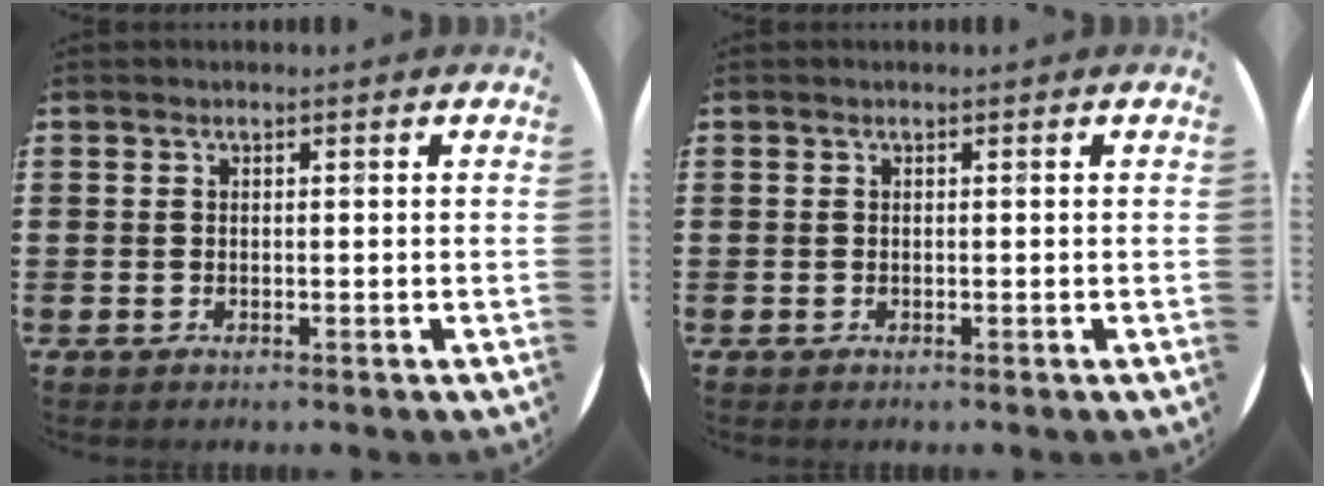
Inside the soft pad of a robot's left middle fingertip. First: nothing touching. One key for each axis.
{"total": 0.0}